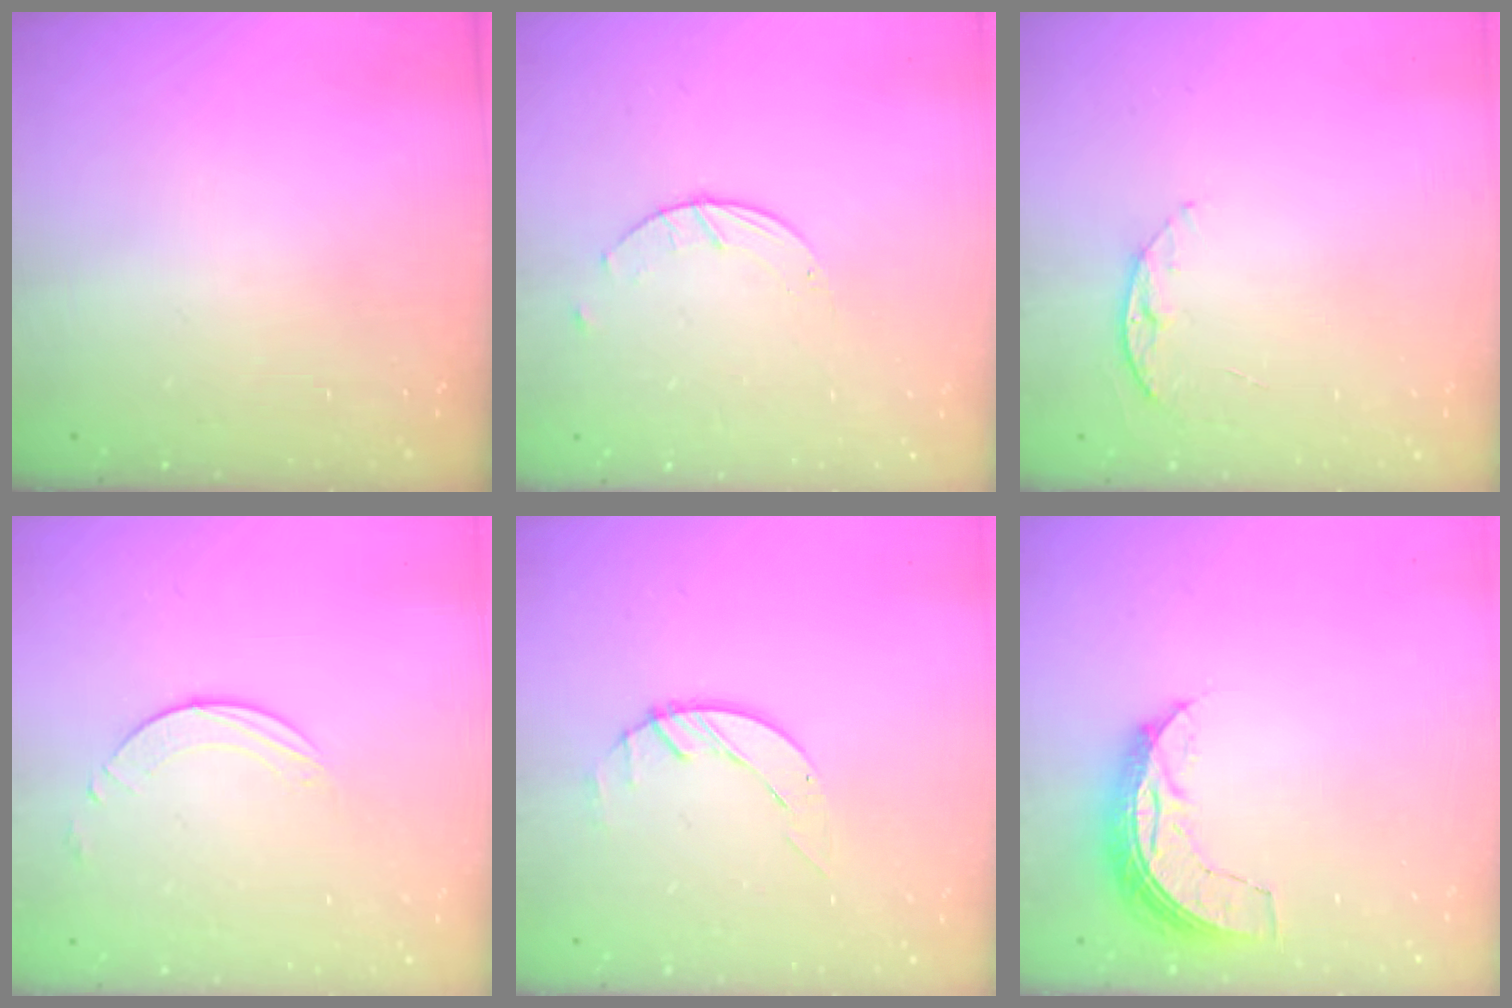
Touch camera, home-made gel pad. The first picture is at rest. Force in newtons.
{"total": 2.0, "press": 2.0, "slide": 0.3}
{"total": 6.4, "press": 6.3, "slide": 0.7}
{"total": 3.2, "press": 3.2, "slide": 0.3}
{"total": 2.6, "press": 2.6, "slide": 0.3}
{"total": 6.9, "press": 6.9, "slide": 0.5}